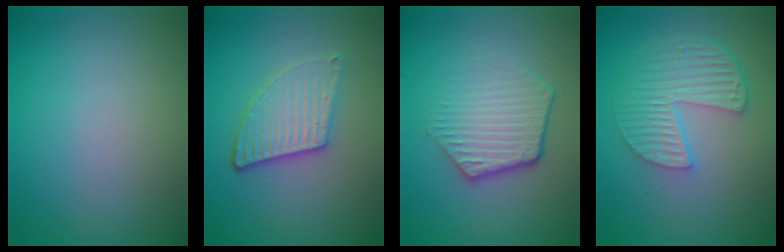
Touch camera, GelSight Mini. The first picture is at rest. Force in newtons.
{"total": 4.1, "press": 3.3, "slide": 2.4}
{"total": 4.3, "press": 3.1, "slide": 2.9}
{"total": 5.4, "press": 4.0, "slide": 3.6}